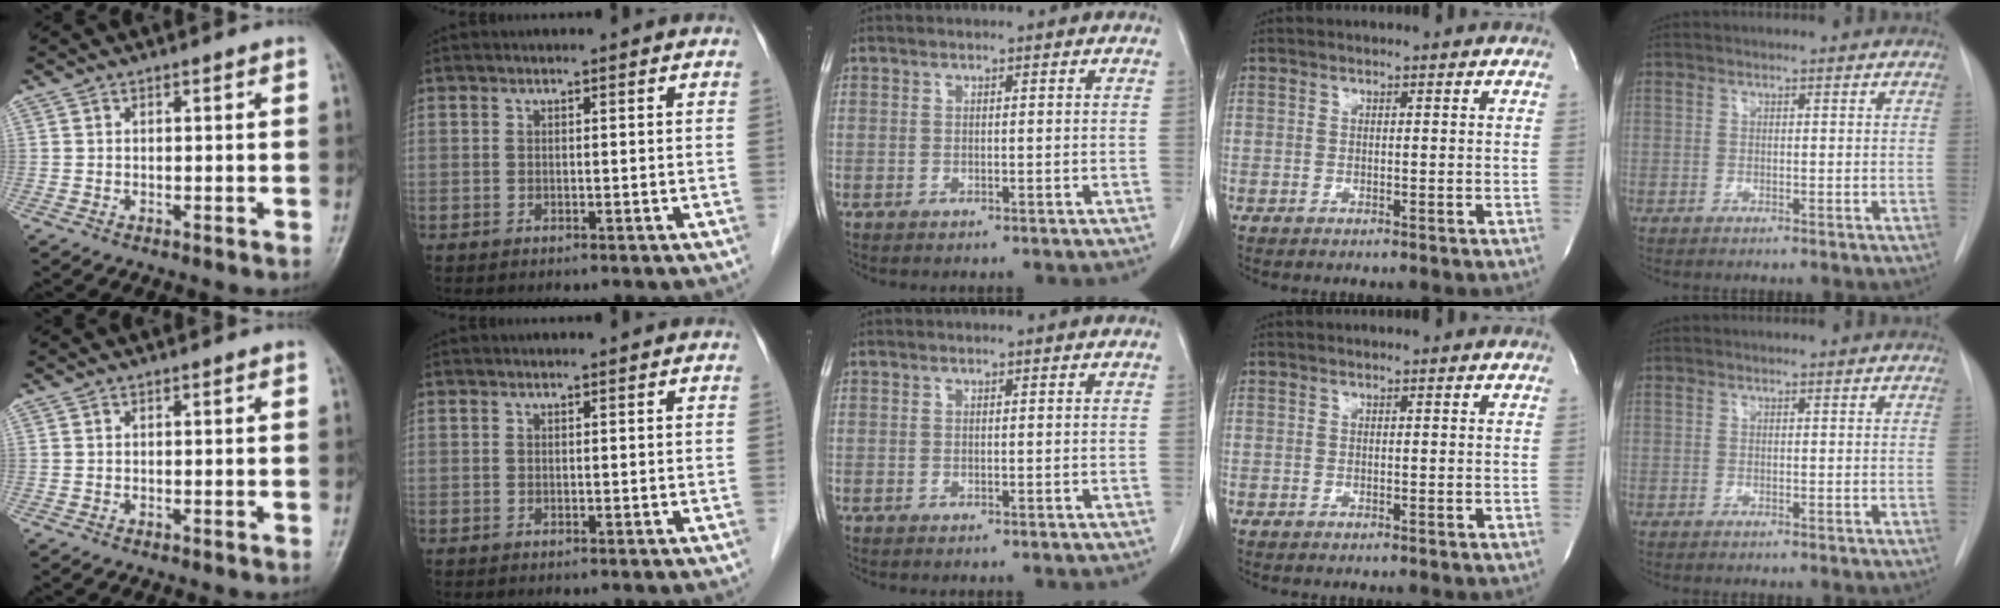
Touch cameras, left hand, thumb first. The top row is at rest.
{}